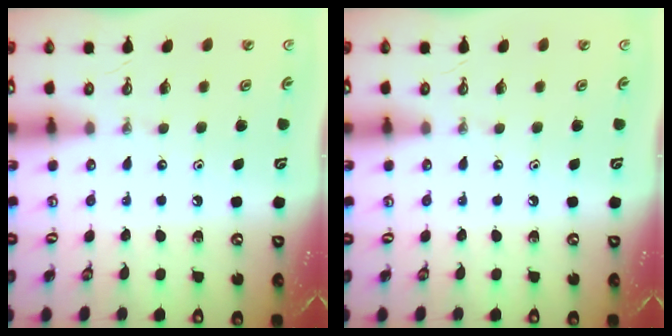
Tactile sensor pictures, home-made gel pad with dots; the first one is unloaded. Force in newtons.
{"total": 0.0}